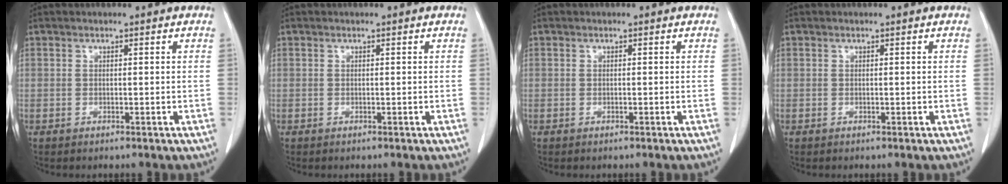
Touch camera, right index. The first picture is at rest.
{"total": 0.0}
{"total": 0.0}
{"total": 0.0}